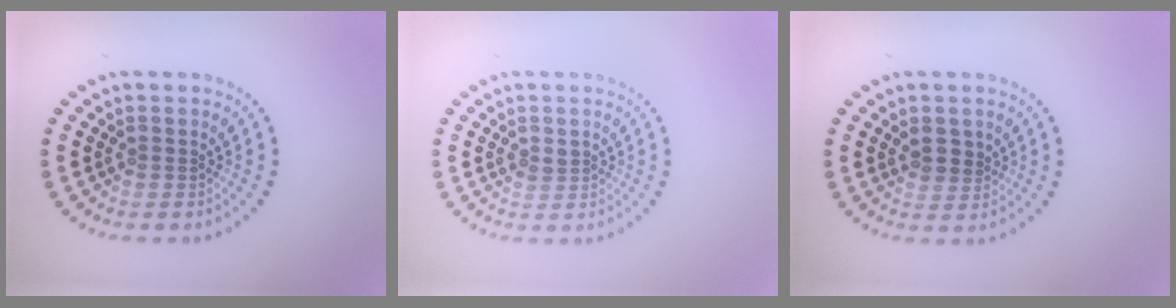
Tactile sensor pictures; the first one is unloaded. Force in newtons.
{"total": 1.0, "press": 0.9, "slide": 0.4}
{"total": 1.5, "press": 1.3, "slide": 0.7}